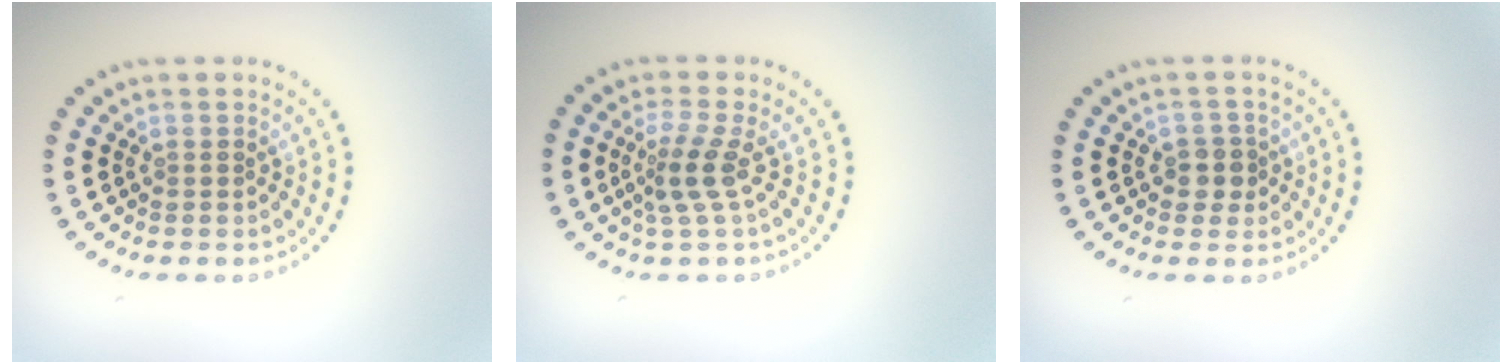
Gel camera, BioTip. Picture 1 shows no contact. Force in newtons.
{"total": 2.6, "press": 1.8, "slide": 1.9}
{"total": 1.8, "press": 1.6, "slide": 0.9}